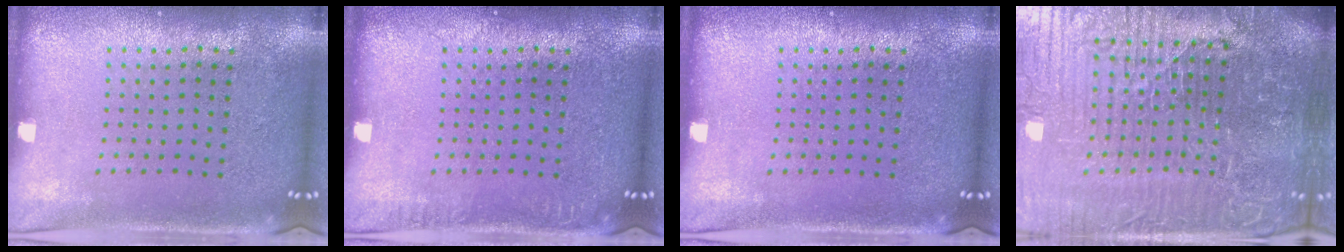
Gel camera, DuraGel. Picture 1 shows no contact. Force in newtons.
{"total": 0.7, "press": 0.7, "slide": 0.1}
{"total": 0.0}
{"total": 7.8, "press": 6.9, "slide": 3.6}